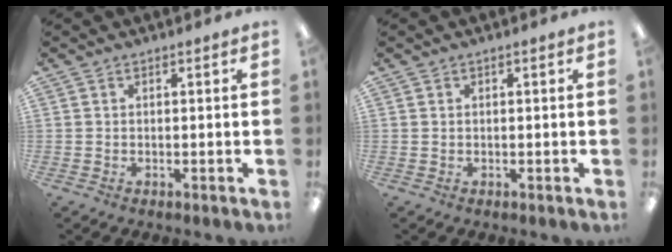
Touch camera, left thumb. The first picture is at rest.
{"total": 0.0}